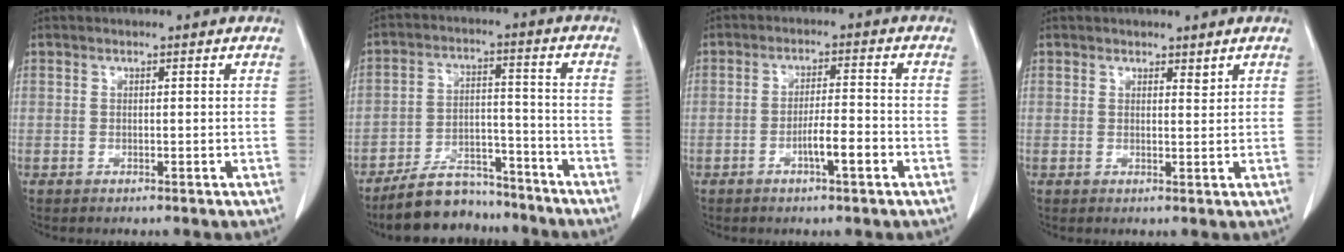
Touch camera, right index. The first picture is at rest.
{"total": 11.1, "force": [-9.7, 4.4, 3.1], "torque": [-0.050, 0.025, -0.162]}
{"total": 5.3, "force": [-2.3, 0.9, 4.7], "torque": [-0.084, 0.005, -0.037]}
{"total": 1.5, "force": [1.2, 0.9, 0.5], "torque": [-0.007, -0.001, 0.019]}